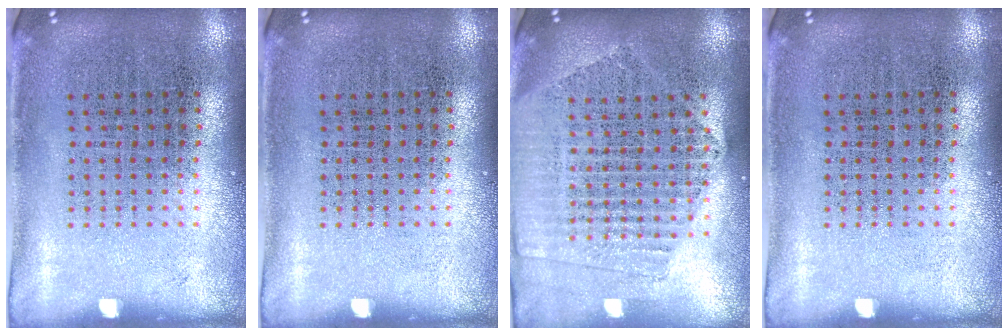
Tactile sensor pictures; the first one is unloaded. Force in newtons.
{"total": 0.0}
{"total": 2.1, "press": 1.9, "slide": 0.9}
{"total": 0.0}